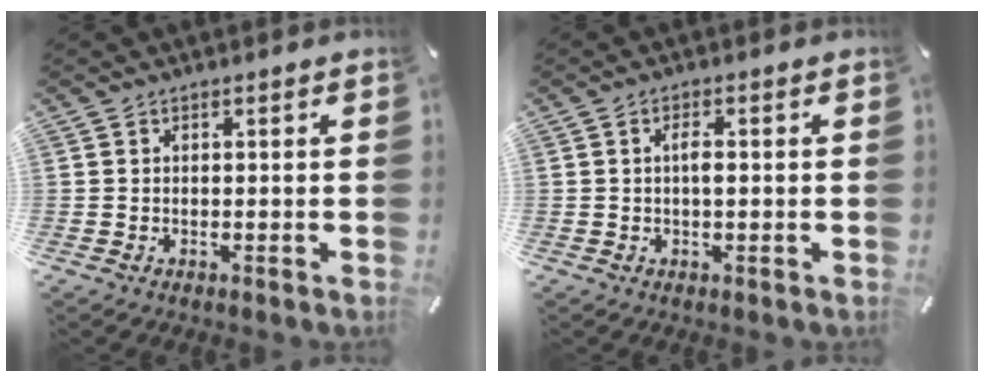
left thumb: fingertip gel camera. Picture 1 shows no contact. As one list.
[{"total": 2.6, "force": [0.1, 0.8, 2.4], "torque": [-0.047, 0.001, 0.000]}]